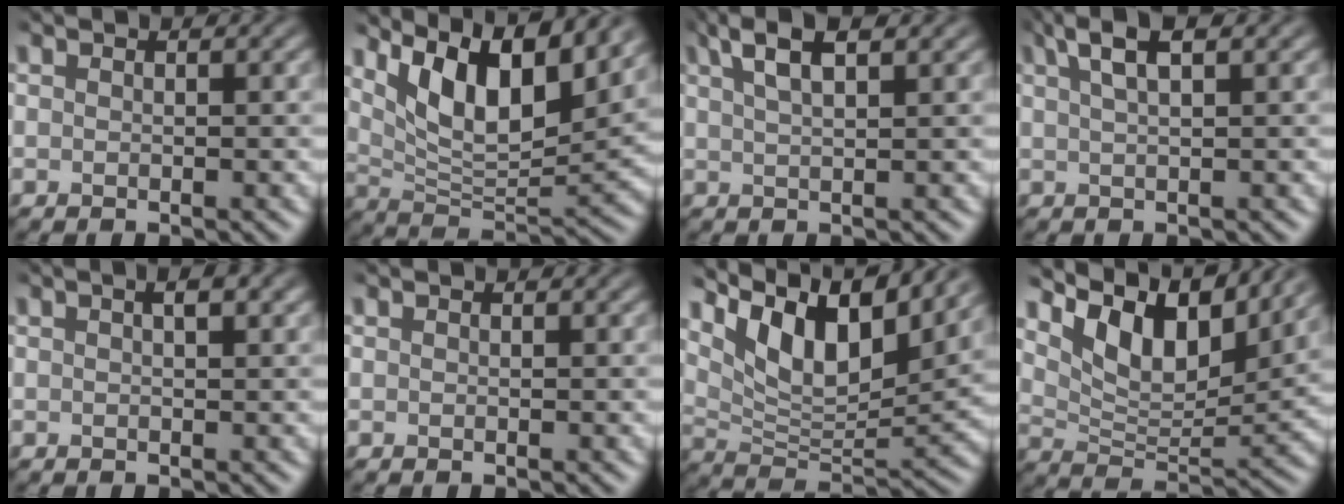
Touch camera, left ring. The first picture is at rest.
{"total": 9.1, "force": [5.0, 3.1, 7.0], "torque": [-0.117, -0.009, 0.090]}
{"total": 3.5, "force": [2.3, 0.5, 2.6], "torque": [-0.046, 0.011, 0.043]}
{"total": 2.9, "force": [1.7, 0.3, 2.3], "torque": [-0.039, 0.009, 0.033]}
{"total": 1.5, "force": [0.6, 0.2, 1.4], "torque": [-0.021, 0.005, 0.007]}
{"total": 0.0}
{"total": 9.0, "force": [6.1, 2.8, 6.1], "torque": [-0.101, -0.004, 0.112]}
{"total": 8.1, "force": [5.6, 3.1, 5.0], "torque": [-0.085, -0.001, 0.100]}